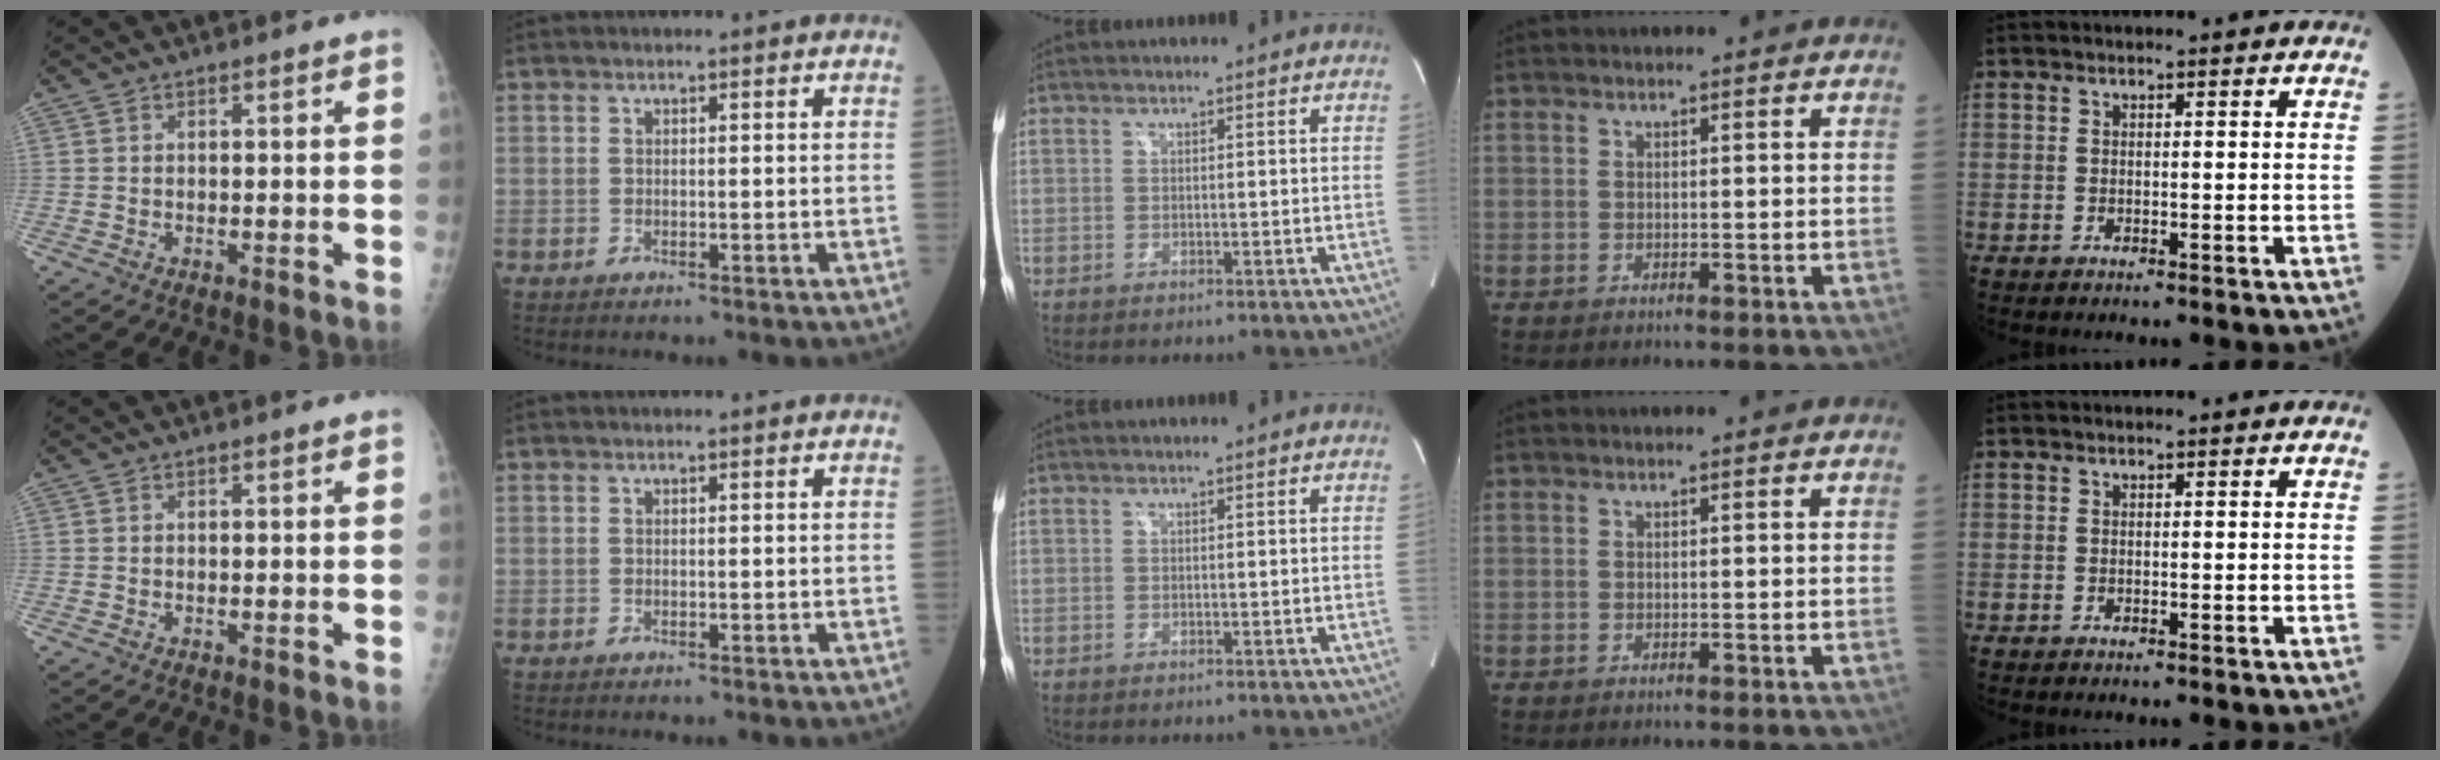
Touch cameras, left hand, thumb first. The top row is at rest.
{}